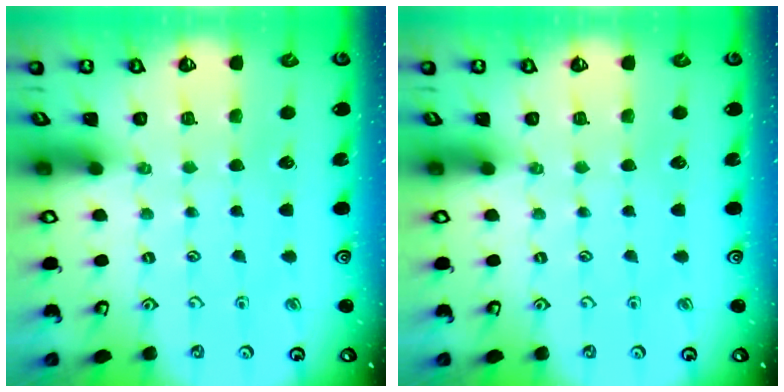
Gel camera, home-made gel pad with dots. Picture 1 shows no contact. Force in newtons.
{"total": 0.0}